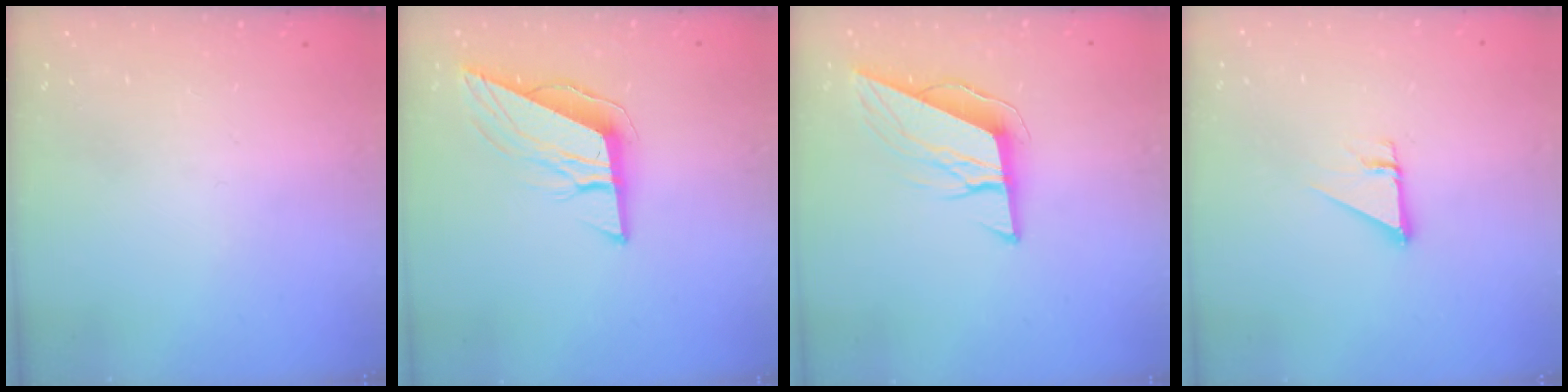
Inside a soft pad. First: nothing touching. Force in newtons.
{"total": 10.3, "press": 10.2, "slide": 1.9}
{"total": 9.8, "press": 9.6, "slide": 2.3}
{"total": 2.7, "press": 2.7, "slide": 0.2}